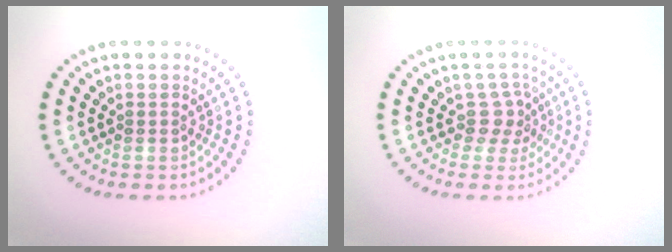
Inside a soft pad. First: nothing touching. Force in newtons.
{"total": 2.4, "press": 1.6, "slide": 1.8}